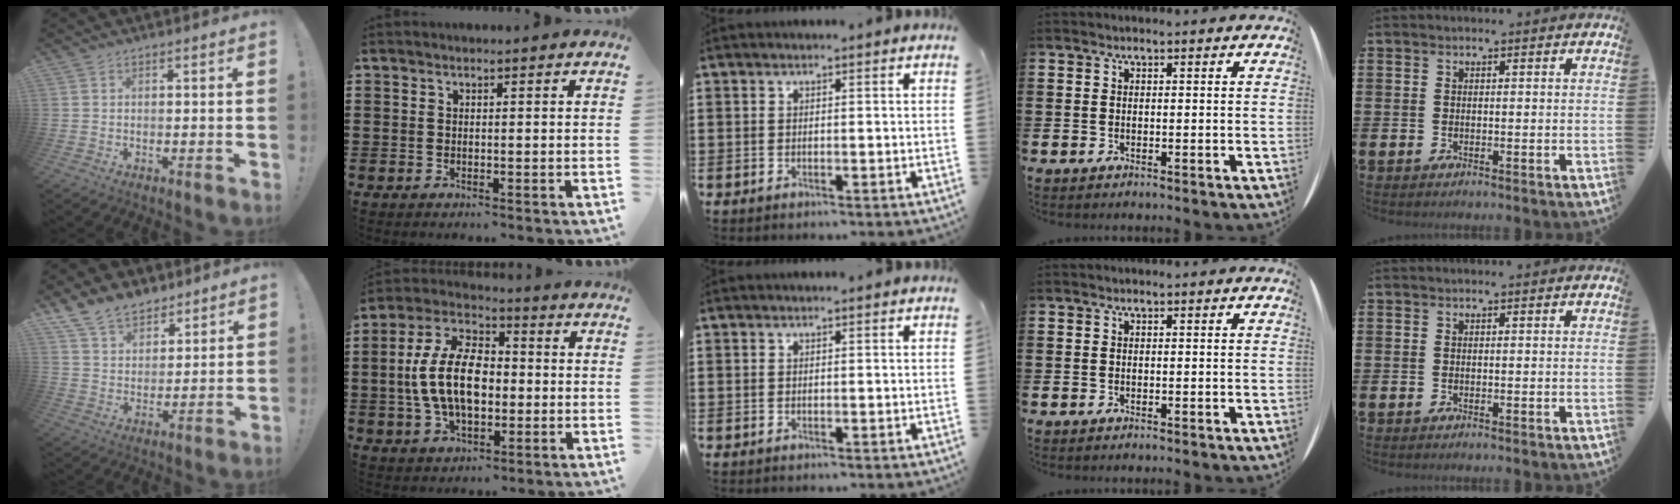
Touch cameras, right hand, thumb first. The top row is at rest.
{"thumb": {"total": 11.1, "force": [8.5, 6.4, 3.2], "torque": [-0.059, -0.054, 0.166]}, "index": {"total": 12.0, "force": [-0.8, 7.0, 9.7], "torque": [-0.232, 0.002, -0.022]}}